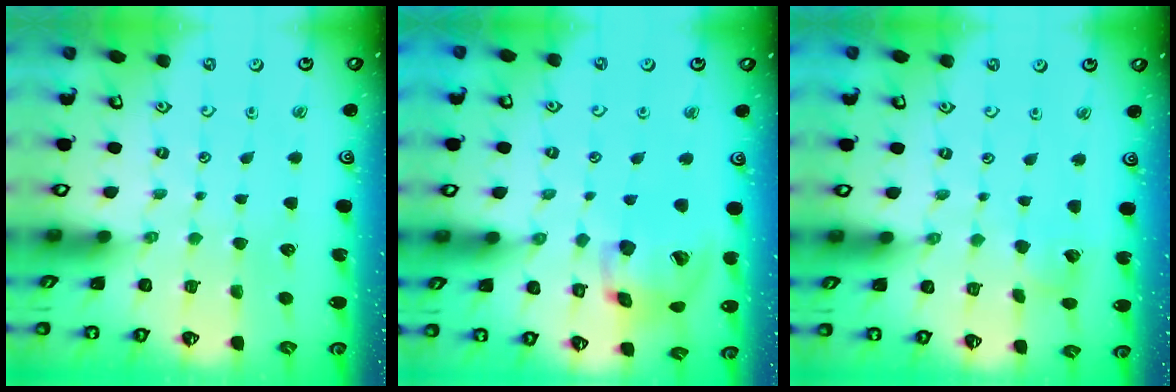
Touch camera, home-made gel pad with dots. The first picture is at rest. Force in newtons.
{"total": 15.7, "press": 15.5, "slide": 2.2}
{"total": 2.9, "press": 2.9, "slide": 0.3}